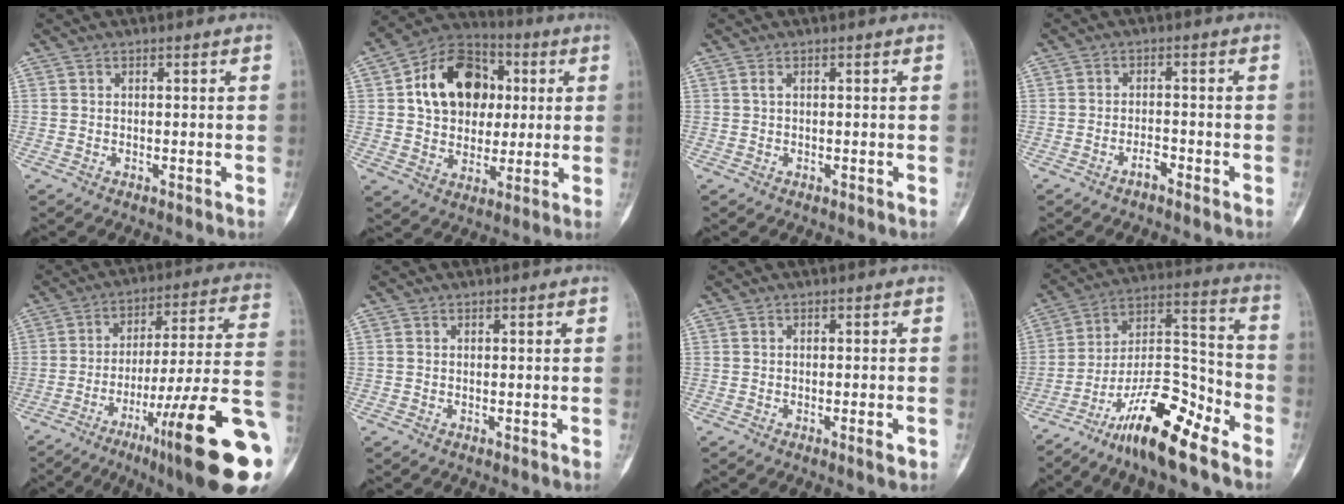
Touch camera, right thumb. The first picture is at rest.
{"total": 17.6, "force": [3.5, 13.3, 10.9], "torque": [-0.141, 0.013, 0.054]}
{"total": 0.5, "force": [0.2, 0.1, 0.5], "torque": [-0.017, 0.003, 0.004]}
{"total": 2.0, "force": [-1.6, 0.6, 1.1], "torque": [-0.023, 0.012, -0.029]}
{"total": 25.5, "force": [-9.8, 3.1, 23.4], "torque": [-0.287, 0.045, -0.141]}
{"total": 0.0}
{"total": 2.0, "force": [-0.9, 0.4, 1.8], "torque": [-0.026, -0.002, -0.012]}
{"total": 17.4, "force": [-11.9, 4.4, 12.0], "torque": [-0.199, 0.093, -0.207]}